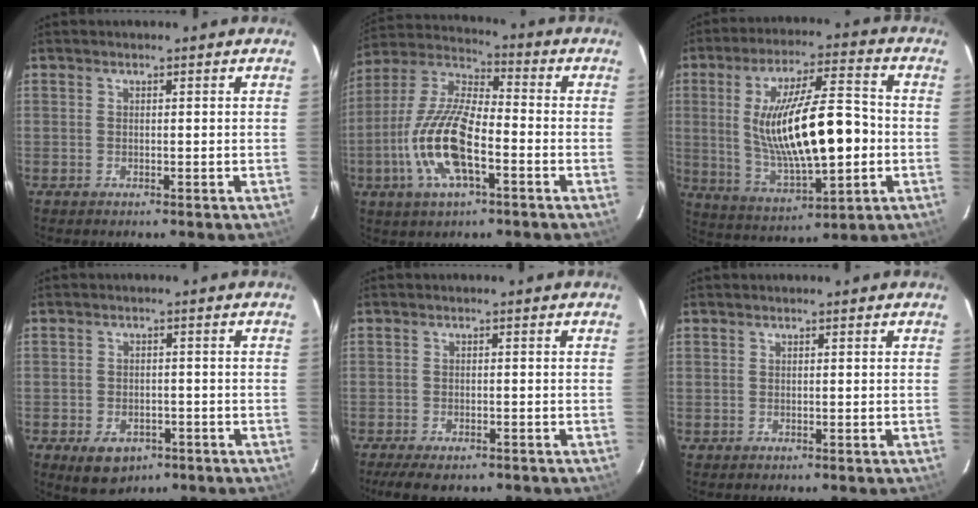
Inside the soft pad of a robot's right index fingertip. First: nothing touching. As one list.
[{"total": 15.8, "force": [-5.3, 5.6, 13.8], "torque": [-0.290, -0.005, -0.108]}, {"total": 19.3, "force": [-0.9, 5.8, 18.4], "torque": [-0.327, 0.004, 0.007]}, {"total": 7.2, "force": [-3.9, 4.8, 3.6], "torque": [-0.073, -0.002, -0.048]}, {"total": 7.7, "force": [-6.0, 2.7, 4.0], "torque": [-0.095, -0.021, -0.094]}, {"total": 0.5, "force": [0.0, 0.5, -0.1], "torque": [0.004, 0.003, 0.000]}]